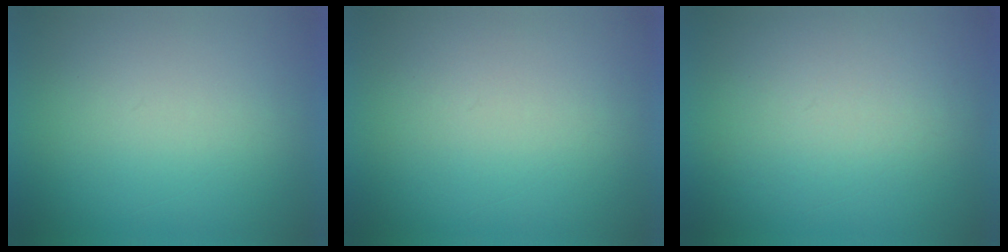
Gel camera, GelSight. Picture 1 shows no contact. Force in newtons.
{"total": 1.0}
{"total": 3.5}